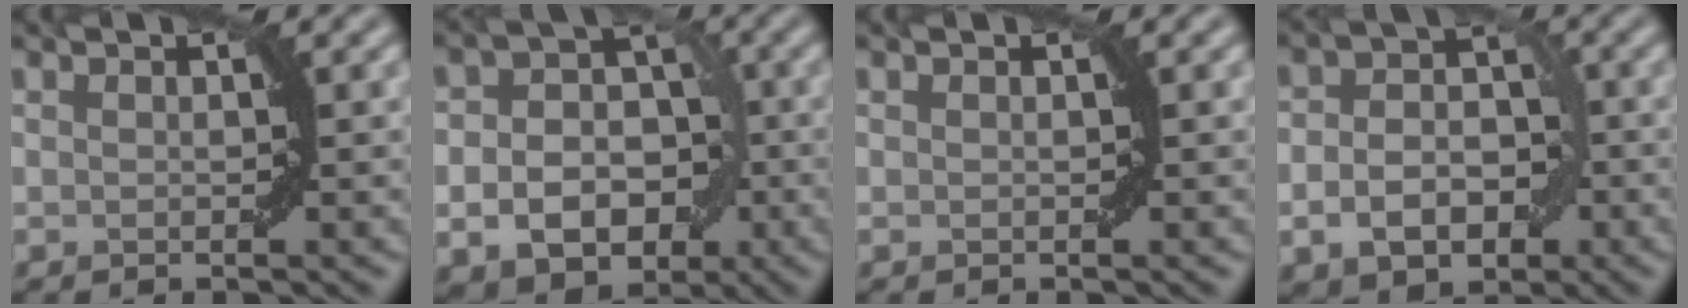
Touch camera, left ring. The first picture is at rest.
{"total": 9.6, "force": [-2.7, 7.2, 5.8], "torque": [-0.051, -0.017, -0.052]}
{"total": 0.0}
{"total": 6.1, "force": [-1.9, 4.3, 3.9], "torque": [-0.062, -0.003, -0.034]}